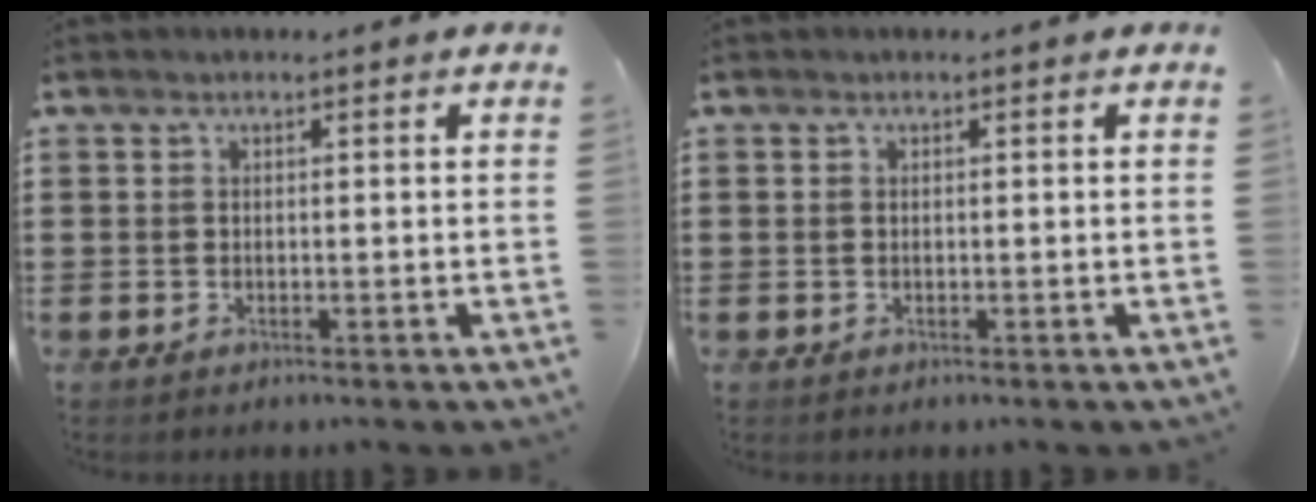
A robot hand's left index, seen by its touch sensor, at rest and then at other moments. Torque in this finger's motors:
{"motor_torque": [0.00, -0.01, 0.03, 0.01]}